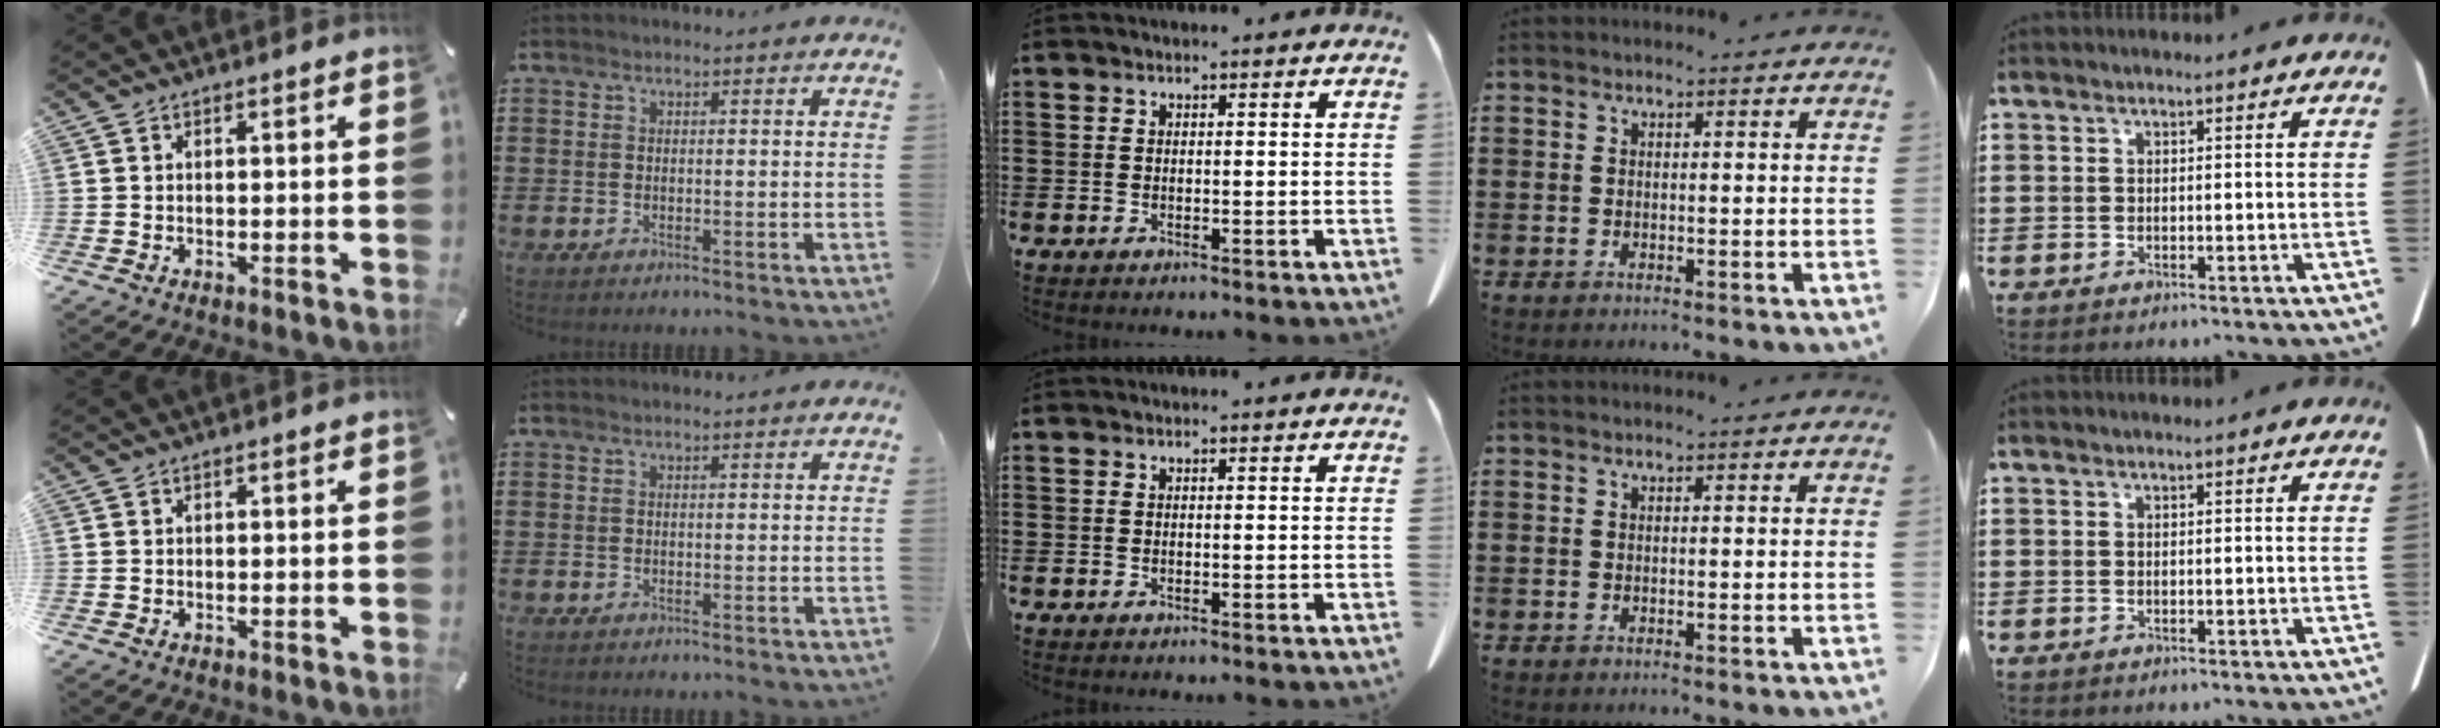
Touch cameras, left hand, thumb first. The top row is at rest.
{}